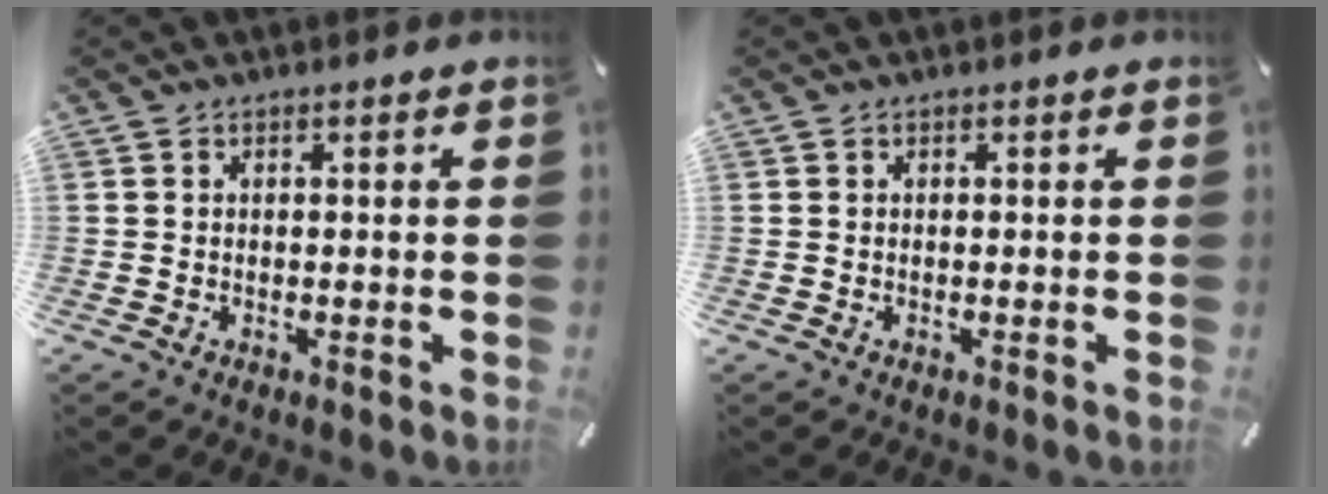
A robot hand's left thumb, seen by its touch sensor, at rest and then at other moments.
{"total": 0.0}